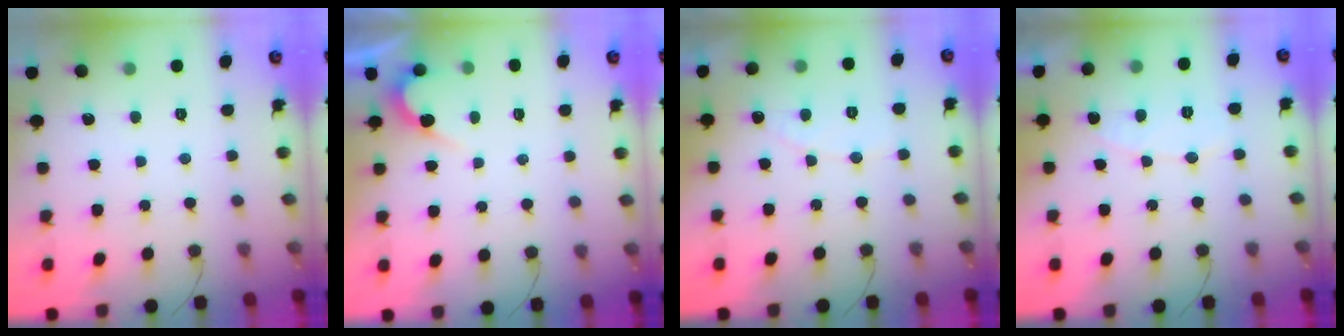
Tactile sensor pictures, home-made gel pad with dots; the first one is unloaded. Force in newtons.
{"total": 2.7, "press": 2.7, "slide": 0.2}
{"total": 3.8, "press": 3.8, "slide": 0.1}
{"total": 5.3, "press": 5.3, "slide": 0.4}